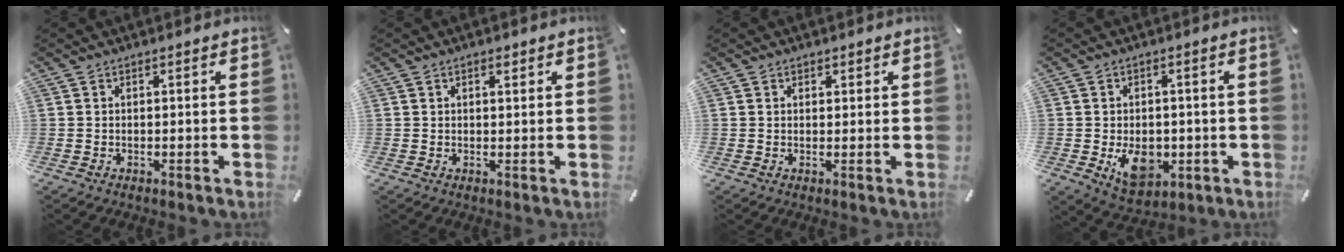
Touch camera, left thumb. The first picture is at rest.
{"total": 1.3, "force": [0.6, 0.9, 0.8], "torque": [-0.008, 0.001, 0.009]}
{"total": 1.2, "force": [0.7, 1.0, 0.2], "torque": [0.004, 0.000, 0.010]}
{"total": 10.0, "force": [-2.1, 7.4, 6.4], "torque": [-0.080, 0.003, -0.031]}